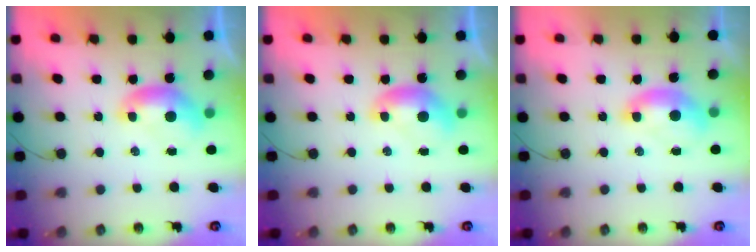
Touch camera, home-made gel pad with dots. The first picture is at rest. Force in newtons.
{"total": 0.0}
{"total": 1.7, "press": 1.5, "slide": 0.6}